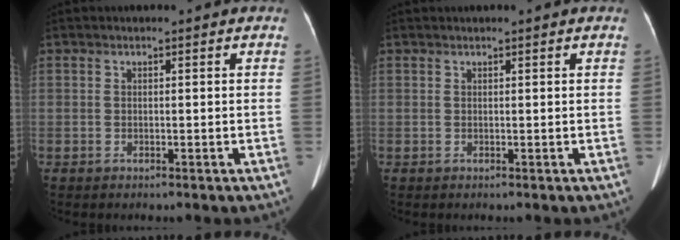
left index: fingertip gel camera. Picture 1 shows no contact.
{"total": 0.7, "force": [0.6, -0.1, 0.3], "torque": [-0.007, 0.012, 0.017]}